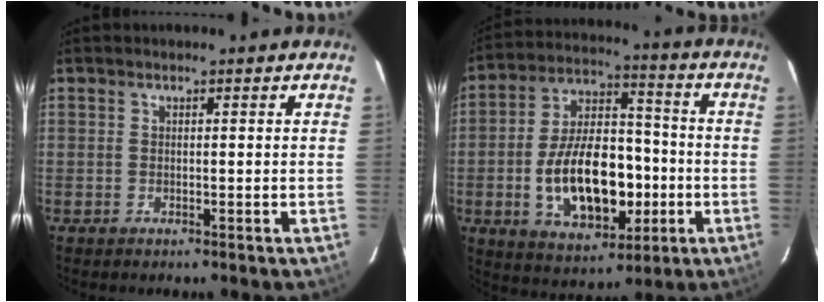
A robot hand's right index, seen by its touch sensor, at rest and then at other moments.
{"total": 18.2, "force": [-4.1, 10.0, 14.7], "torque": [-0.281, 0.015, -0.050]}